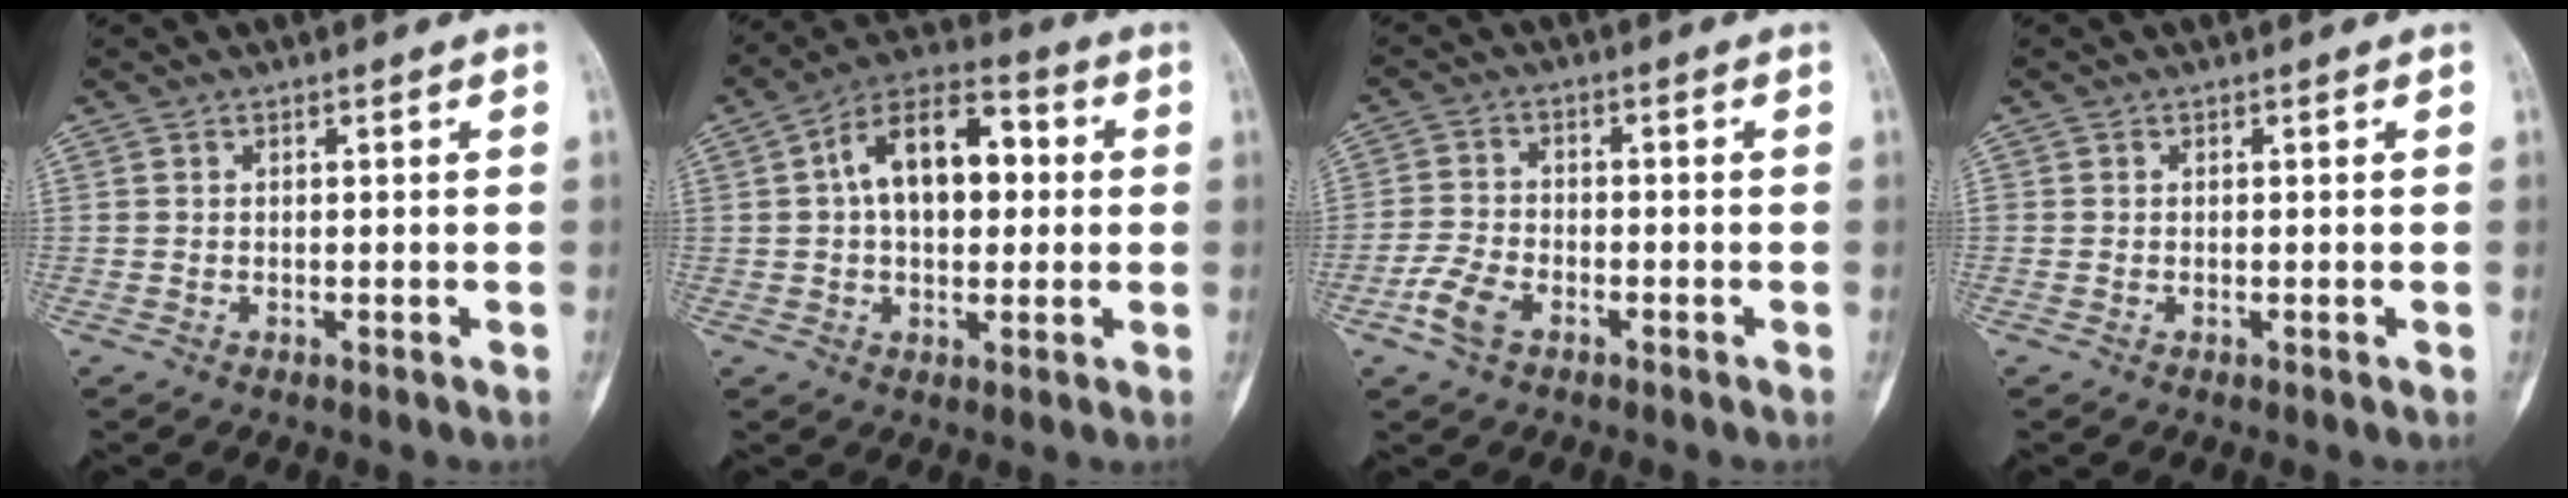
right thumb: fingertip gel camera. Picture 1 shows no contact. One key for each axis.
{"total": 14.6, "fx": 1.9, "fy": 8.6, "fz": 11.6, "tx": -0.161, "ty": 0.030, "tz": 0.021}
{"total": 5.6, "fx": -3.0, "fy": 3.2, "fz": 3.6, "tx": -0.078, "ty": 0.013, "tz": -0.063}
{"total": 0.0}